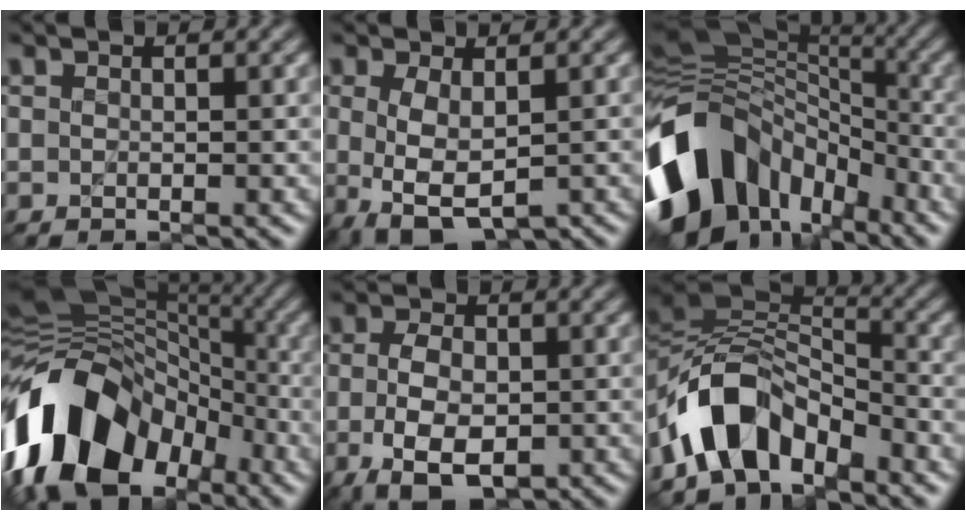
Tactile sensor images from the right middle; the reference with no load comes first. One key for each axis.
{"total": 4.7, "fx": -1.1, "fy": 2.5, "fz": 3.9, "tx": -0.091, "ty": -0.019, "tz": -0.005}
{"total": 14.2, "fx": -5.4, "fy": 10.4, "fz": 8.0, "tx": -0.175, "ty": 0.012, "tz": -0.117}
{"total": 14.9, "fx": -7.3, "fy": 10.2, "fz": 8.0, "tx": -0.163, "ty": 0.008, "tz": -0.143}
{"total": 7.0, "fx": -2.1, "fy": 4.1, "fz": 5.3, "tx": -0.103, "ty": -0.011, "tz": -0.034}
{"total": 7.5, "fx": -4.7, "fy": 4.2, "fz": 4.0, "tx": -0.057, "ty": 0.012, "tz": -0.096}